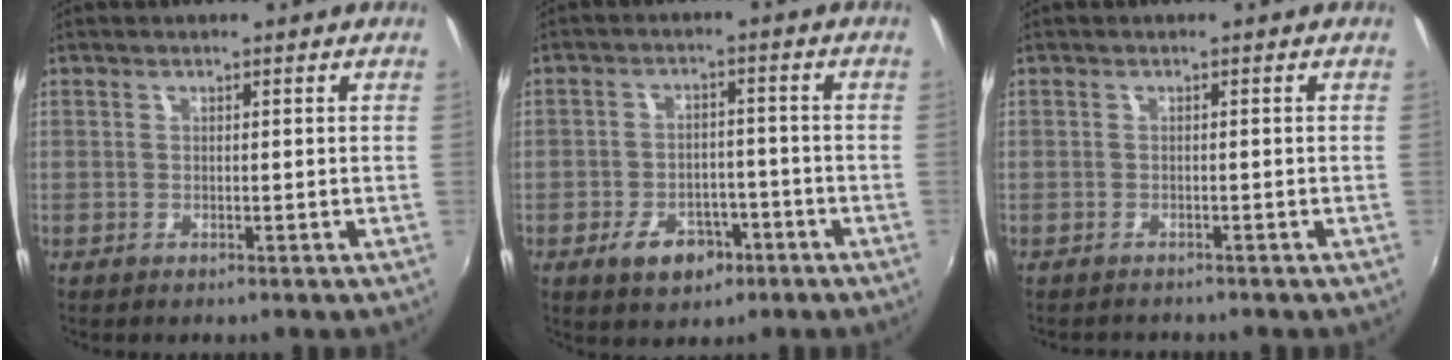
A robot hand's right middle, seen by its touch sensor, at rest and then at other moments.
{"total": 7.2, "force": [-4.0, 4.6, 3.8], "torque": [-0.085, 0.009, -0.051]}
{"total": 1.9, "force": [-1.9, 0.3, 0.3], "torque": [-0.013, -0.008, -0.029]}